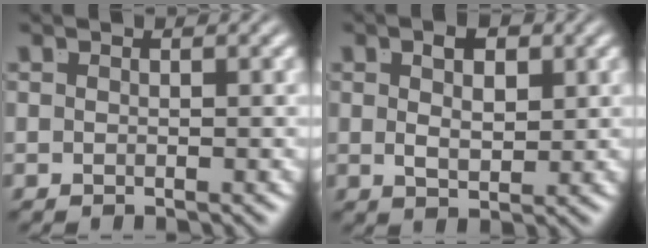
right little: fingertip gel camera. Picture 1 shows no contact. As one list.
[{"total": 2.5, "force": [0.8, 0.8, 2.2], "torque": [-0.029, -0.013, 0.023]}]